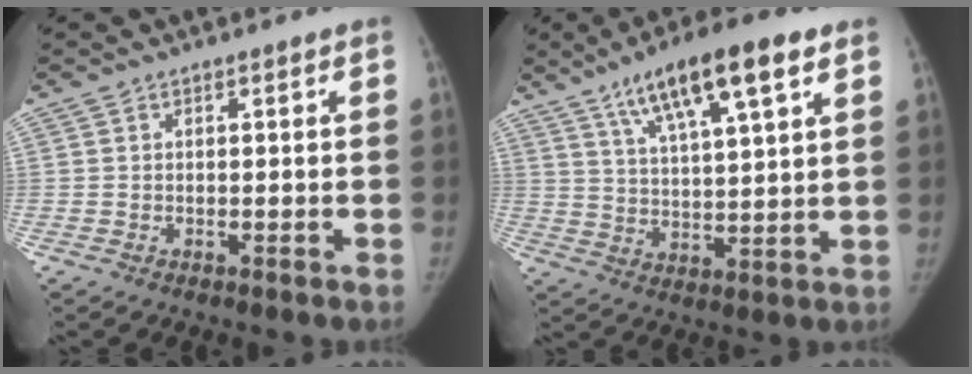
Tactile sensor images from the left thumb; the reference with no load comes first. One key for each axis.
{"total": 15.4, "fx": 8.5, "fy": 3.7, "fz": 12.2, "tx": -0.191, "ty": -0.019, "tz": 0.145}